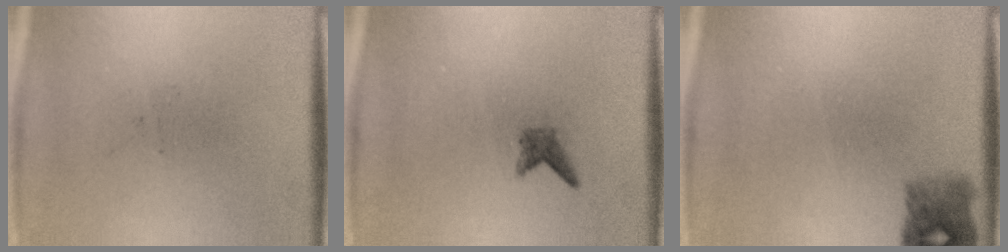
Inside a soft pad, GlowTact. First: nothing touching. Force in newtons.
{"total": 1.2}
{"total": 2.7}